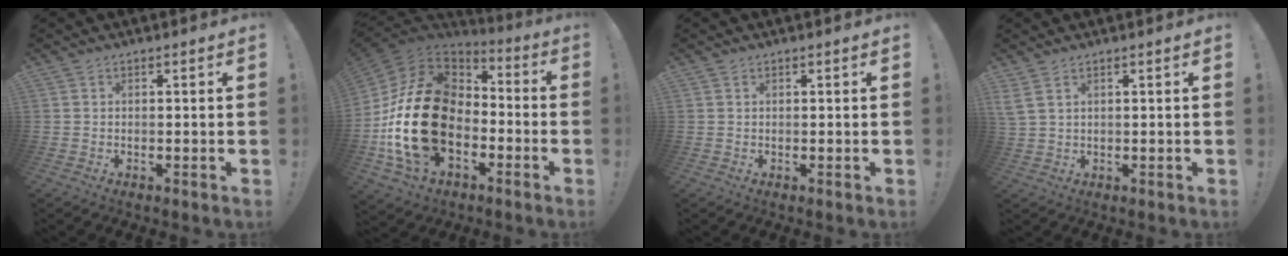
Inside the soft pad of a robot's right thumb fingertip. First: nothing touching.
{"total": 28.1, "force": [-3.9, 18.5, 20.8], "torque": [-0.415, 0.026, -0.045]}
{"total": 0.0}
{"total": 3.1, "force": [1.7, 0.7, 2.5], "torque": [-0.048, -0.005, 0.035]}